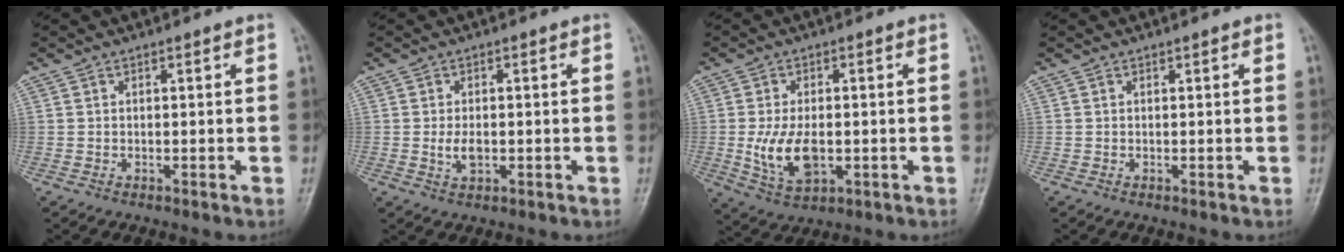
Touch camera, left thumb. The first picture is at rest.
{"total": 3.0, "force": [-0.5, 1.7, 2.4], "torque": [-0.046, 0.002, -0.007]}
{"total": 8.7, "force": [-1.3, 5.0, 7.0], "torque": [-0.128, -0.004, -0.015]}
{"total": 0.0}